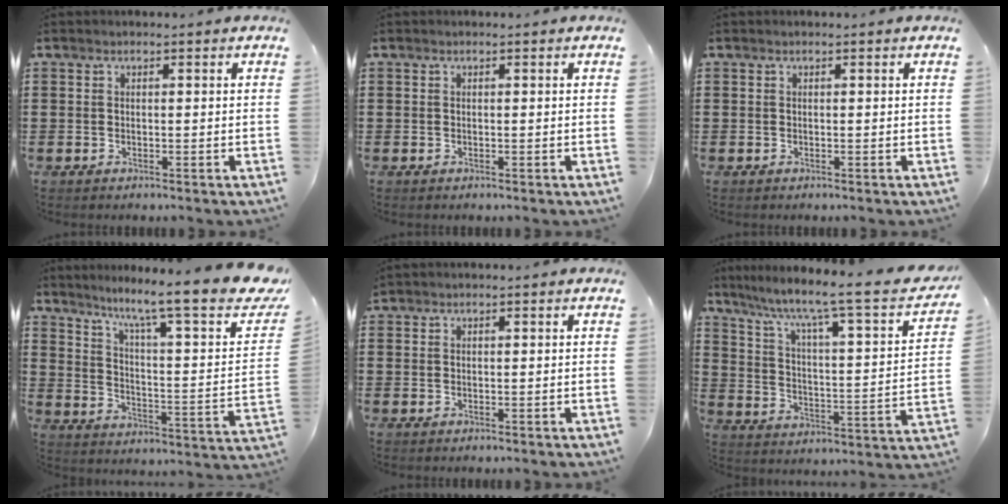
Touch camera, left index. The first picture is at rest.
{"total": 0.0}
{"total": 0.0}
{"total": 10.0, "force": [7.3, 0.3, 6.8], "torque": [-0.133, -0.062, 0.106]}
{"total": 0.0}
{"total": 6.4, "force": [4.5, 0.2, 4.6], "torque": [-0.108, -0.045, 0.061]}